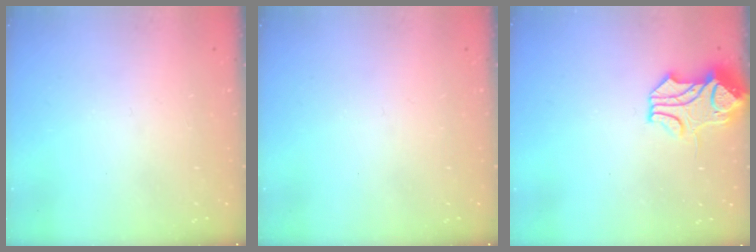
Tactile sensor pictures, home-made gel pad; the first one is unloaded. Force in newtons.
{"total": 0.0}
{"total": 1.6, "press": 1.0, "slide": 1.2}